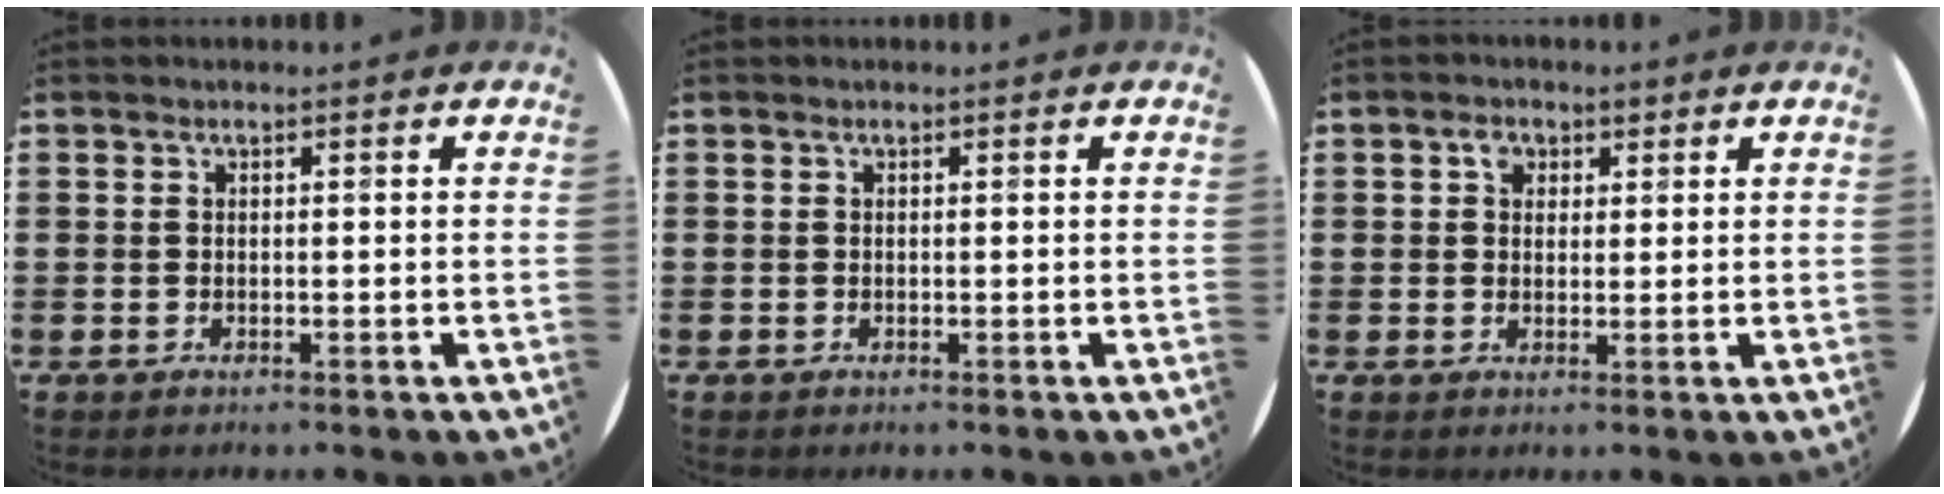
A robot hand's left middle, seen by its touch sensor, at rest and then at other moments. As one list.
[{"total": 0.0}, {"total": 2.2, "force": [1.2, 1.6, 0.9], "torque": [-0.004, 0.000, 0.019]}]